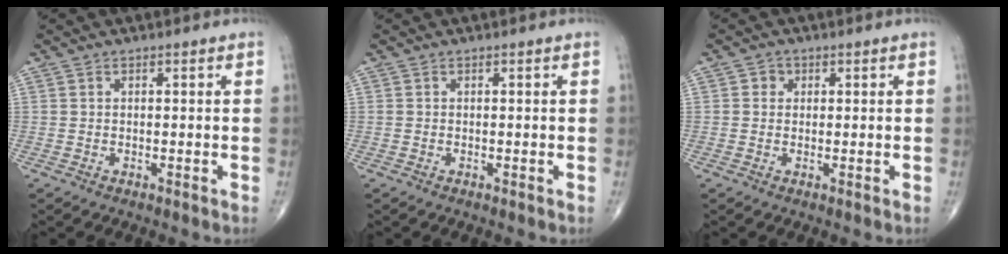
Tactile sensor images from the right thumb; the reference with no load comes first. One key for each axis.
{"total": 0.0}
{"total": 1.7, "fx": 0.4, "fy": 1.5, "fz": 0.5, "tx": 0.002, "ty": 0.002, "tz": 0.000}